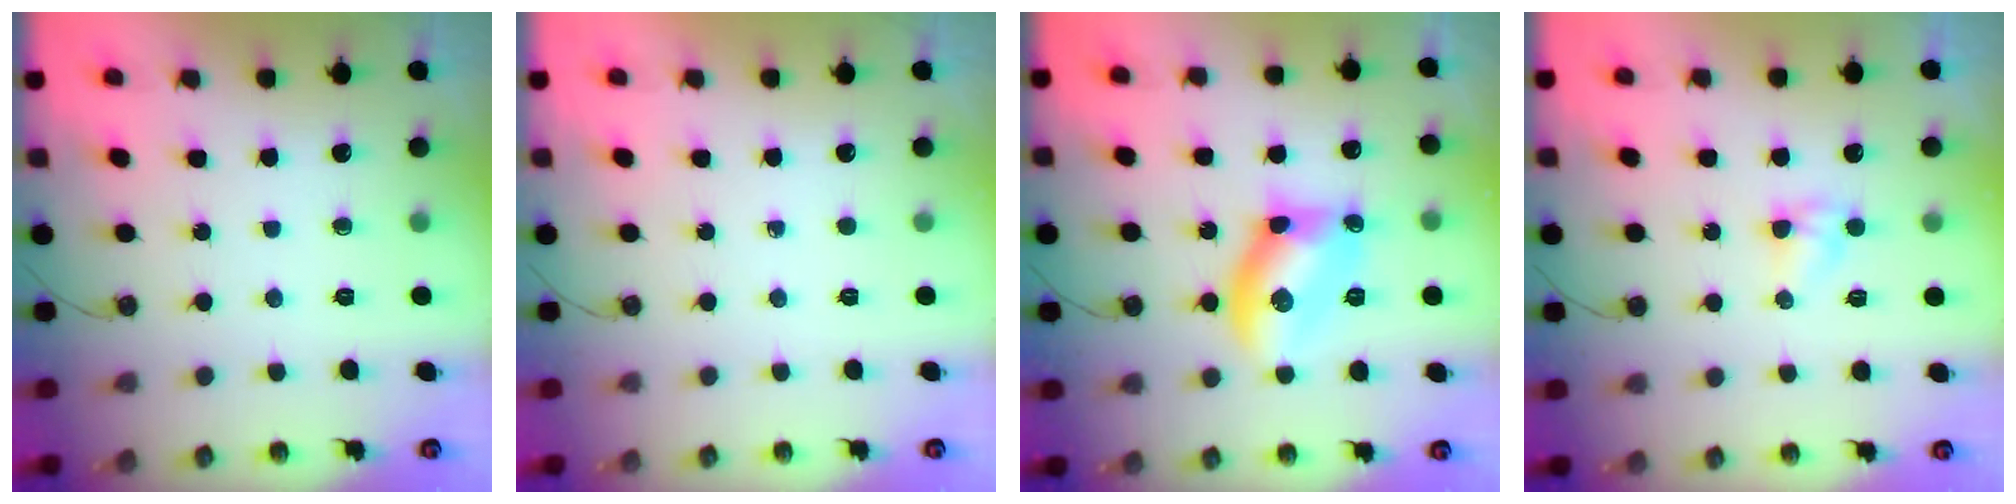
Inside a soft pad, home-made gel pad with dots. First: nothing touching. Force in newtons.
{"total": 0.0}
{"total": 12.0, "press": 12.0, "slide": 0.5}
{"total": 2.8, "press": 2.8, "slide": 0.2}